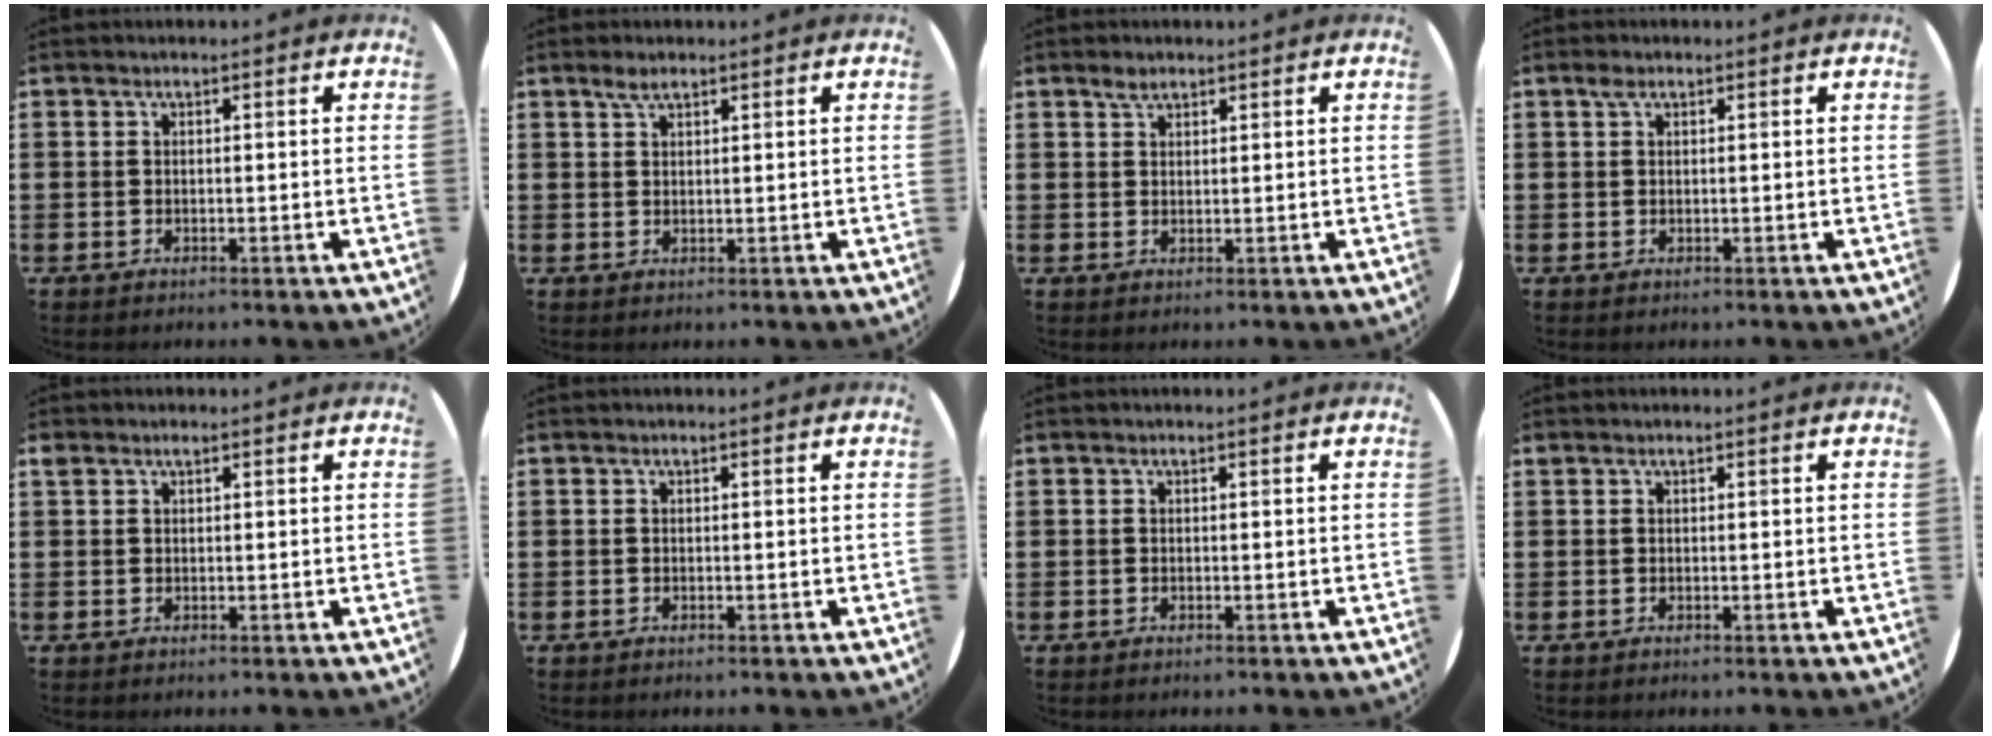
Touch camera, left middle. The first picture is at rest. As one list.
[{"total": 1.9, "force": [1.4, 0.5, 1.2], "torque": [-0.025, 0.005, 0.024]}, {"total": 1.6, "force": [1.3, 0.6, 0.7], "torque": [-0.014, 0.005, 0.024]}, {"total": 1.0, "force": [0.6, 0.6, 0.5], "torque": [-0.004, 0.003, 0.008]}, {"total": 0.5, "force": [0.4, 0.2, 0.3], "torque": [-0.005, 0.003, 0.007]}, {"total": 0.0}, {"total": 0.0}, {"total": 0.0}]